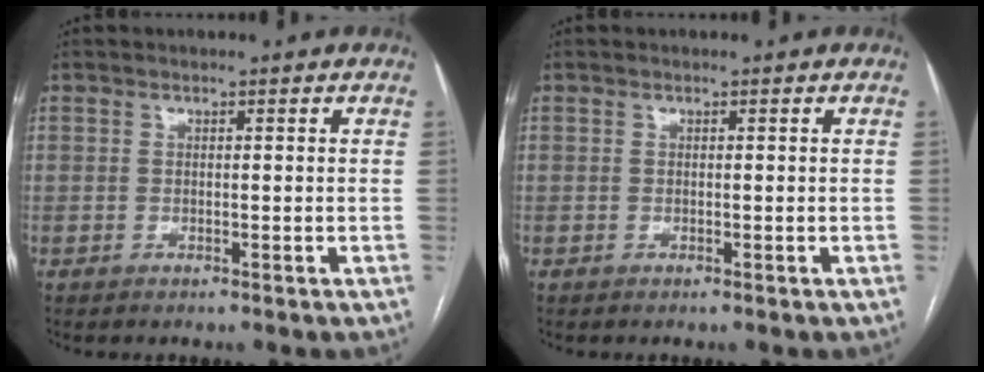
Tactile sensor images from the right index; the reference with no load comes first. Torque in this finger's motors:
{"motor_torque": [0.00, 0.00, 0.00, 0.00]}